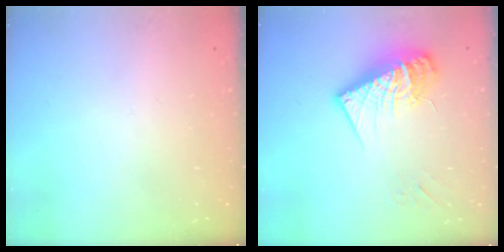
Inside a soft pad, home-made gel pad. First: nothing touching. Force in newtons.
{"total": 15.6, "press": 15.5, "slide": 1.6}